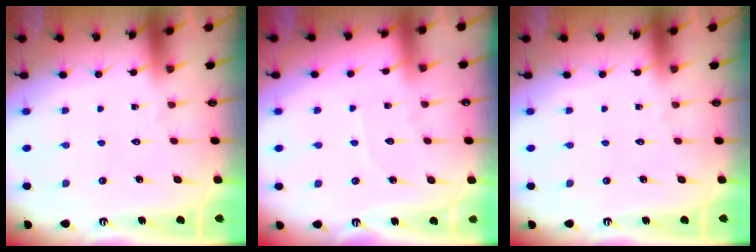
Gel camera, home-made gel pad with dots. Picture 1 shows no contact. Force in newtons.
{"total": 3.2, "press": 3.1, "slide": 0.3}
{"total": 0.0}